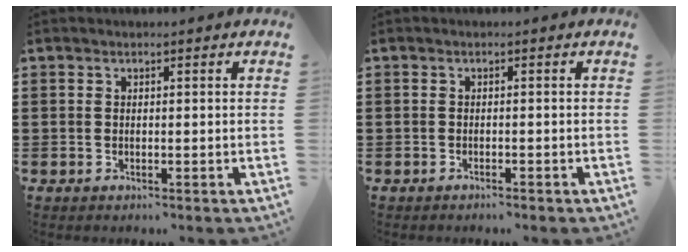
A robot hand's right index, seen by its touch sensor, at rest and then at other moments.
{"total": 0.6, "force": [-0.5, 0.0, 0.3], "torque": [-0.008, -0.002, -0.011]}